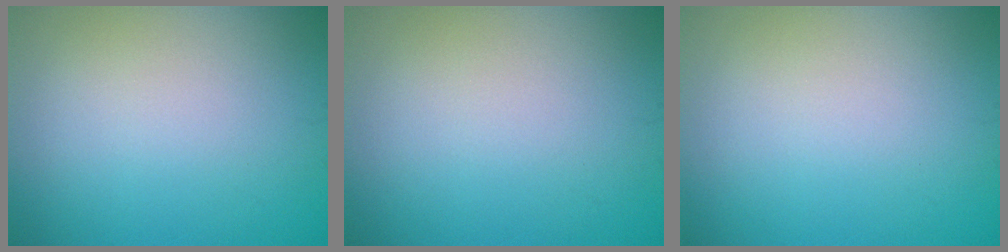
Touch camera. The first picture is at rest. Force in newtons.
{"total": 0.0}
{"total": 0.0}